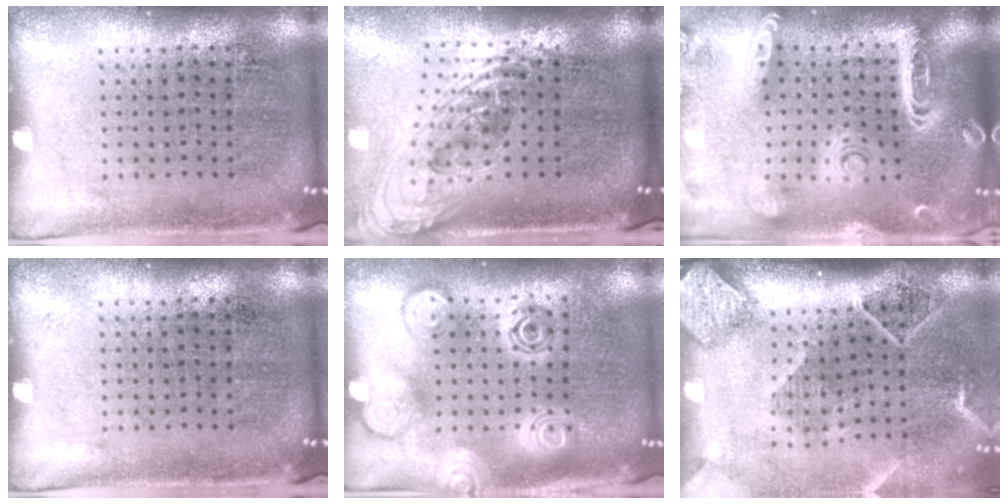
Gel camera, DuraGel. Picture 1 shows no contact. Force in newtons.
{"total": 2.2, "press": 1.6, "slide": 1.5}
{"total": 3.0, "press": 2.5, "slide": 1.6}
{"total": 0.0}
{"total": 3.0, "press": 3.0, "slide": 0.4}
{"total": 2.7, "press": 2.1, "slide": 1.7}